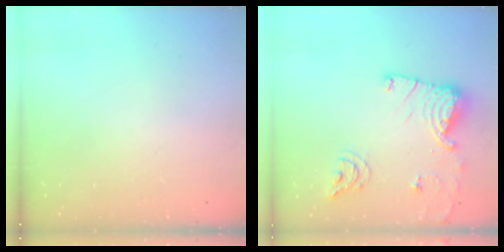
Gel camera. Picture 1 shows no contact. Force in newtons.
{"total": 15.1, "press": 15.0, "slide": 1.5}